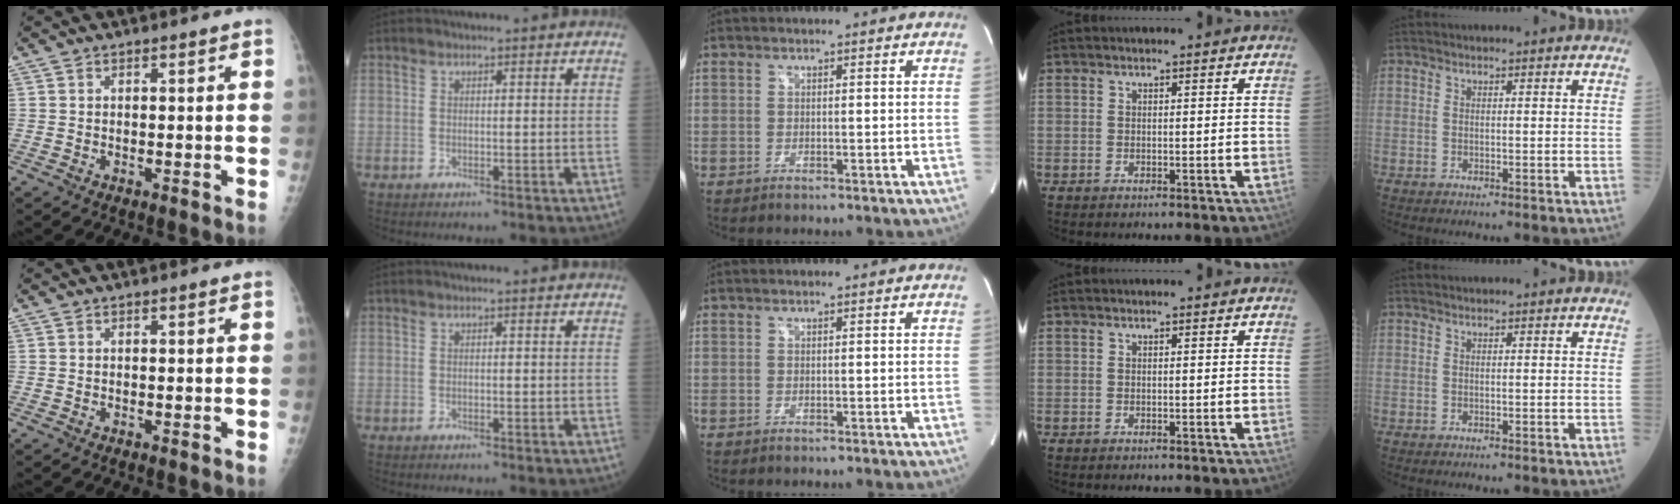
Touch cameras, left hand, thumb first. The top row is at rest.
{}